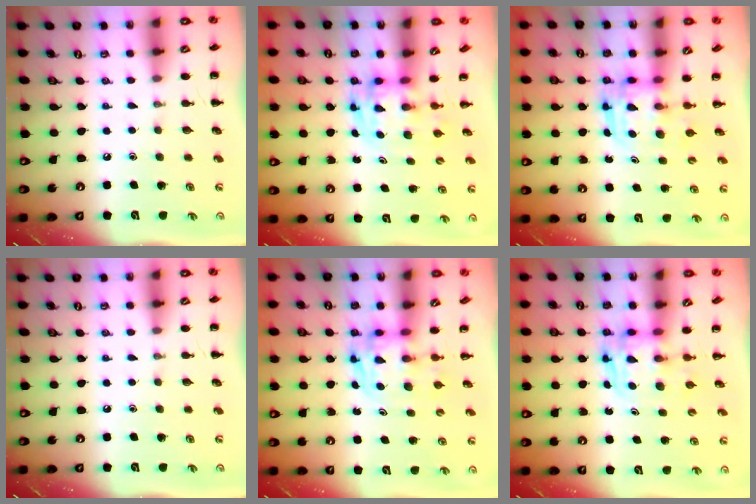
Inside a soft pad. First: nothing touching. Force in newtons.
{"total": 3.4, "press": 3.4, "slide": 0.6}
{"total": 3.0, "press": 3.0, "slide": 0.3}
{"total": 0.0}
{"total": 2.7, "press": 2.7, "slide": 0.5}
{"total": 2.6, "press": 2.6, "slide": 0.2}